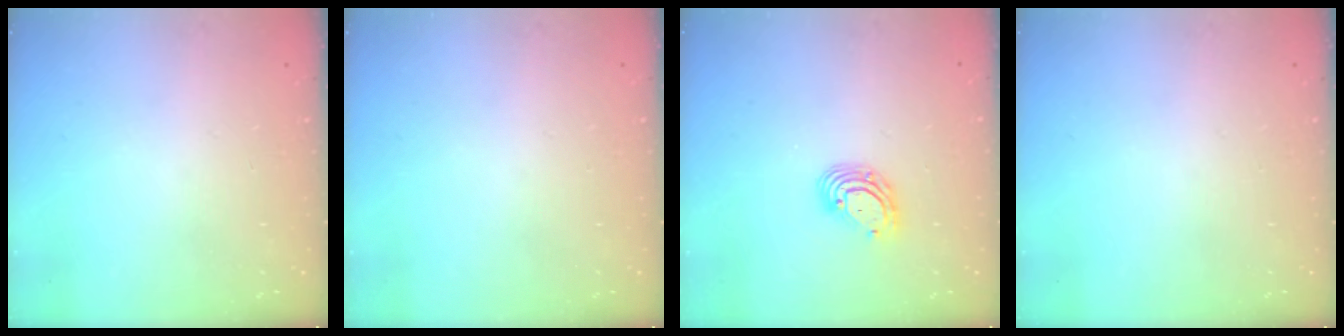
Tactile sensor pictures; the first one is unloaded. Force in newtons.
{"total": 0.0}
{"total": 7.5, "press": 7.3, "slide": 1.3}
{"total": 0.0}